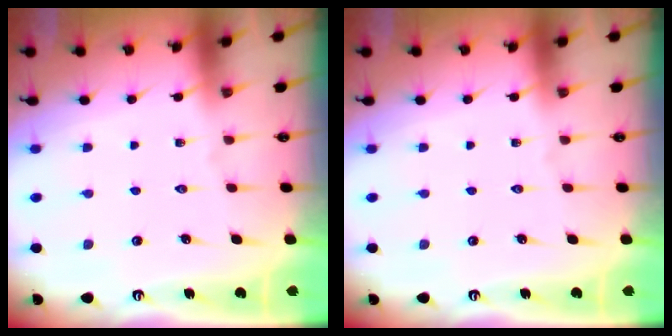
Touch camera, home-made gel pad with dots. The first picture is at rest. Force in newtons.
{"total": 0.0}